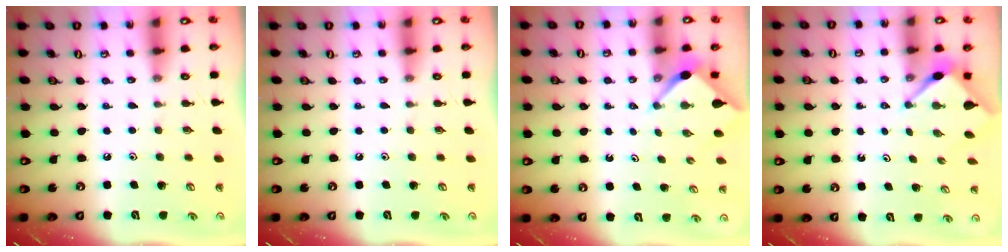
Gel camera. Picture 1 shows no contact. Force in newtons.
{"total": 0.0}
{"total": 3.4, "press": 3.4, "slide": 0.2}
{"total": 2.9, "press": 2.9, "slide": 0.3}